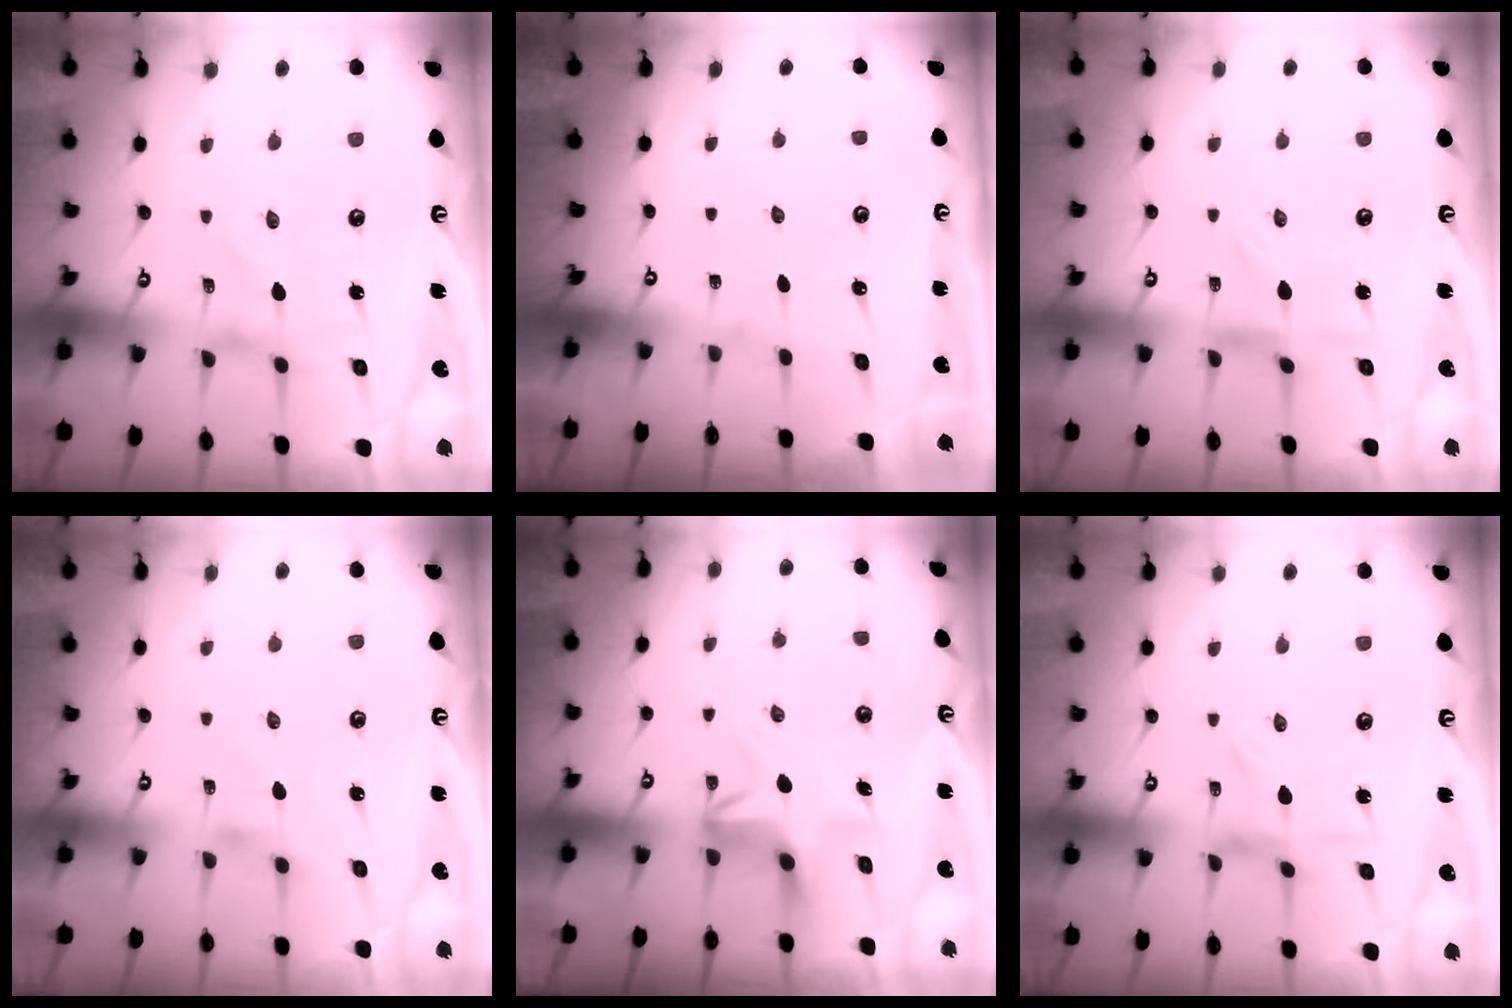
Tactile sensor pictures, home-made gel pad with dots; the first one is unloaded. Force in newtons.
{"total": 0.0}
{"total": 2.0, "press": 2.0, "slide": 0.3}
{"total": 1.6, "press": 1.6, "slide": 0.4}
{"total": 4.6, "press": 4.5, "slide": 0.2}
{"total": 2.2, "press": 2.2, "slide": 0.2}